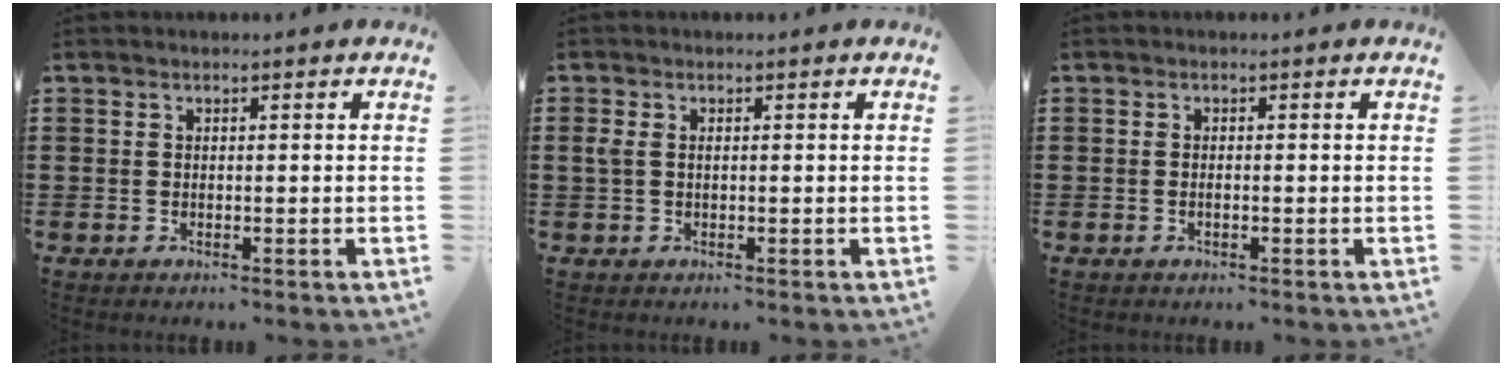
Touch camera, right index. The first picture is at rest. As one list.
[{"total": 1.4, "force": [0.1, 0.8, 1.1], "torque": [-0.032, 0.002, -0.002]}, {"total": 0.6, "force": [-0.3, 0.1, 0.5], "torque": [-0.010, -0.004, -0.004]}]